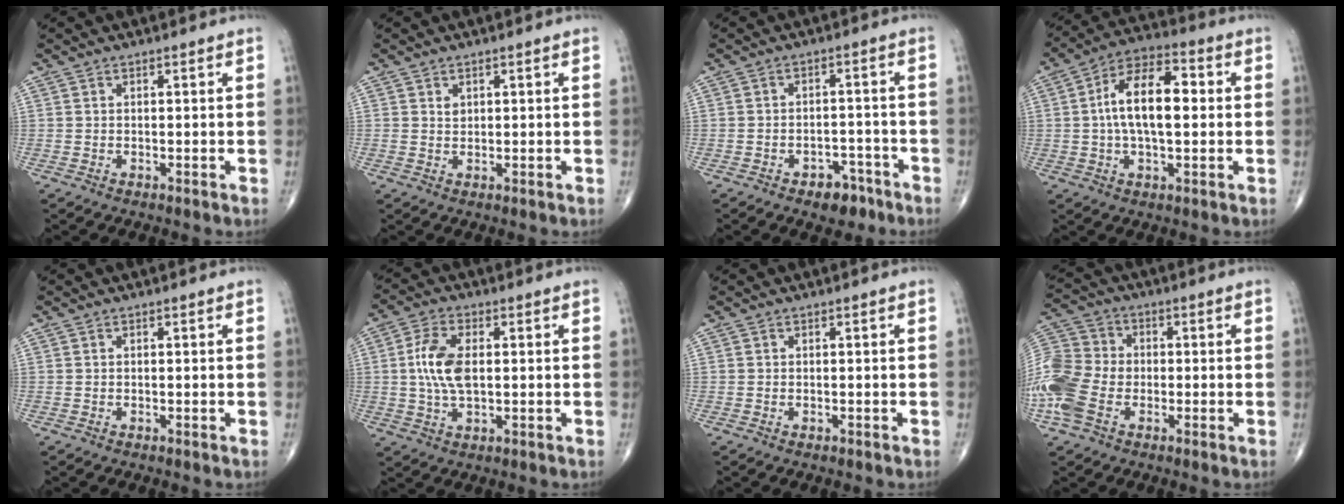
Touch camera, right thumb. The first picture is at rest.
{"total": 1.2, "force": [0.6, 0.9, 0.5], "torque": [-0.001, -0.004, 0.012]}
{"total": 5.2, "force": [-3.4, 3.2, 2.4], "torque": [-0.011, 0.029, -0.045]}
{"total": 13.4, "force": [0.9, 6.4, 11.8], "torque": [-0.198, 0.024, 0.005]}
{"total": 0.0}
{"total": 8.5, "force": [0.6, 4.4, 7.3], "torque": [-0.155, 0.003, 0.011]}
{"total": 0.0}
{"total": 13.6, "force": [-3.6, 9.7, 8.8], "torque": [-0.204, 0.018, -0.078]}